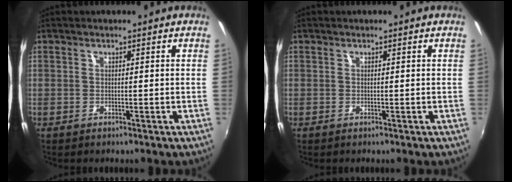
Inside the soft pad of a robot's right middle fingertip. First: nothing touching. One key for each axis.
{"total": 0.0}